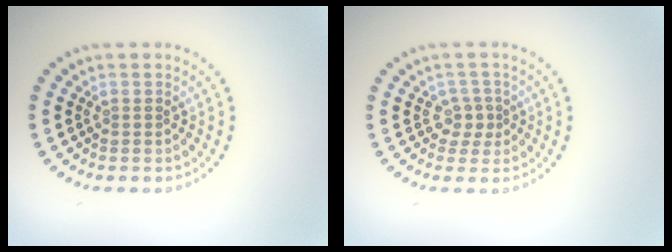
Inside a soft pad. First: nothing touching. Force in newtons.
{"total": 1.7, "press": 1.4, "slide": 1.1}